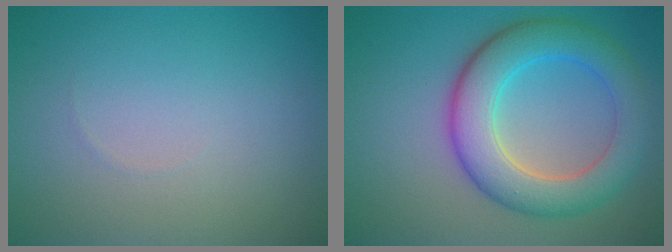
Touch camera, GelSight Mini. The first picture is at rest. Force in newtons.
{"total": 7.3, "press": 7.3, "slide": 0.1}